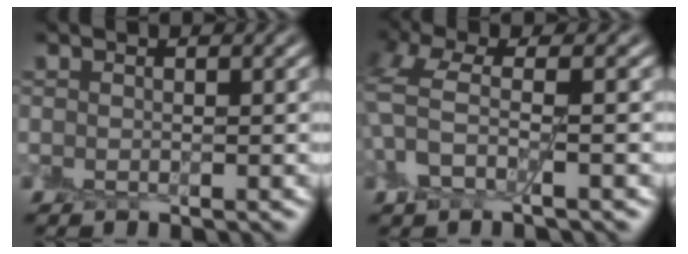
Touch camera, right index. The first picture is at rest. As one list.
[{"total": 3.4, "force": [0.4, 1.6, 3.0], "torque": [-0.068, 0.005, 0.004]}]